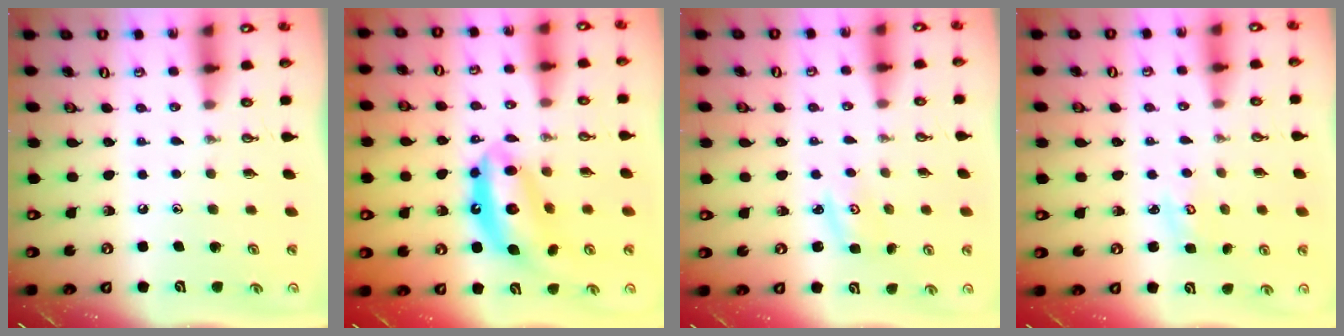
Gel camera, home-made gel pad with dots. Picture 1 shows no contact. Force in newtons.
{"total": 13.4, "press": 13.4, "slide": 1.0}
{"total": 3.0, "press": 2.9, "slide": 0.4}
{"total": 2.3, "press": 2.2, "slide": 0.3}